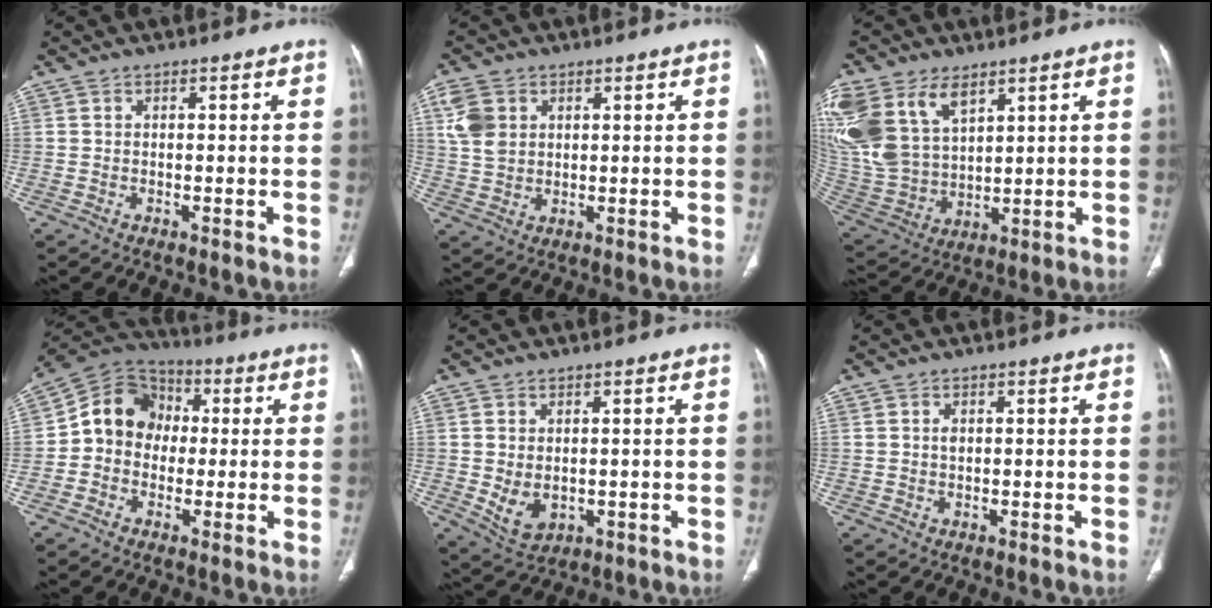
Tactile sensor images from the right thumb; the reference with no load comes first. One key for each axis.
{"total": 6.5, "fx": 2.4, "fy": 5.0, "fz": 3.5, "tx": -0.063, "ty": -0.005, "tz": 0.052}
{"total": 20.9, "fx": 10.3, "fy": 13.0, "fz": 12.8, "tx": -0.301, "ty": -0.003, "tz": 0.219}
{"total": 11.5, "fx": 0.1, "fy": 10.0, "fz": 5.7, "tx": -0.073, "ty": 0.033, "tz": -0.015}
{"total": 5.4, "fx": -0.3, "fy": 3.8, "fz": 3.8, "tx": -0.063, "ty": -0.010, "tz": 0.013}
{"total": 0.8, "fx": 0.2, "fy": 0.6, "fz": 0.6, "tx": -0.011, "ty": 0.001, "tz": 0.005}